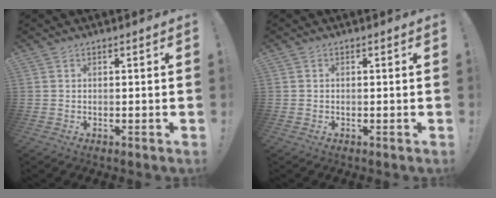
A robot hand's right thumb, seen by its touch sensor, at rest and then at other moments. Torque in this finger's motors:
{"motor_torque": [0.16, -0.40, 0.06, -0.17, -0.01]}